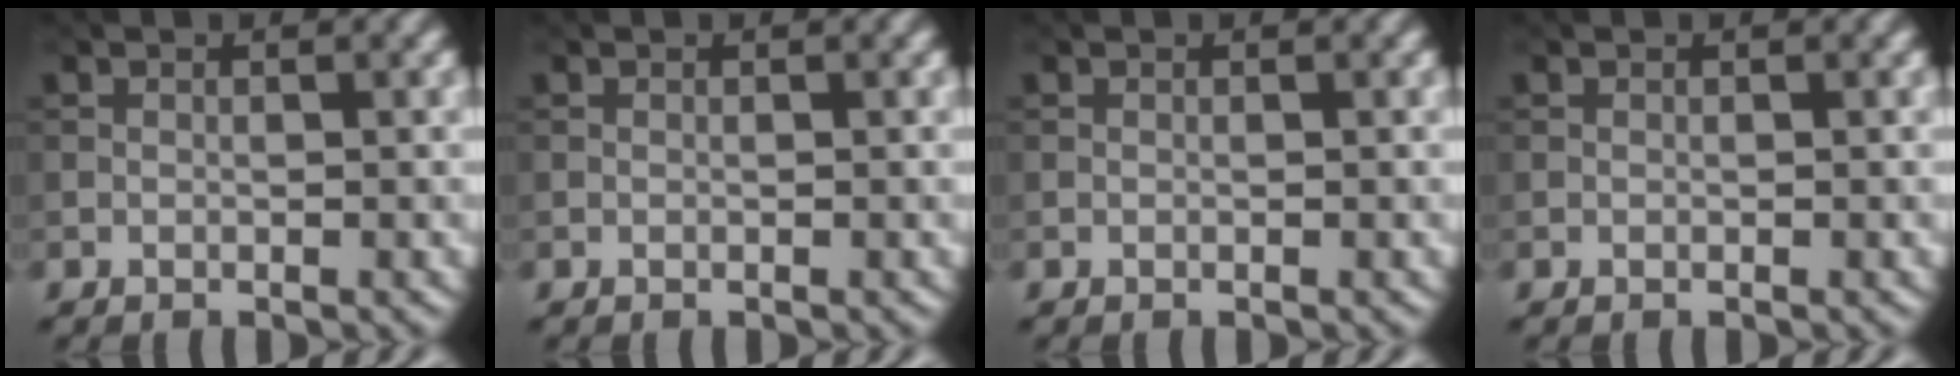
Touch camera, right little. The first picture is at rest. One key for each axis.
{"total": 0.0}
{"total": 0.0}
{"total": 0.0}